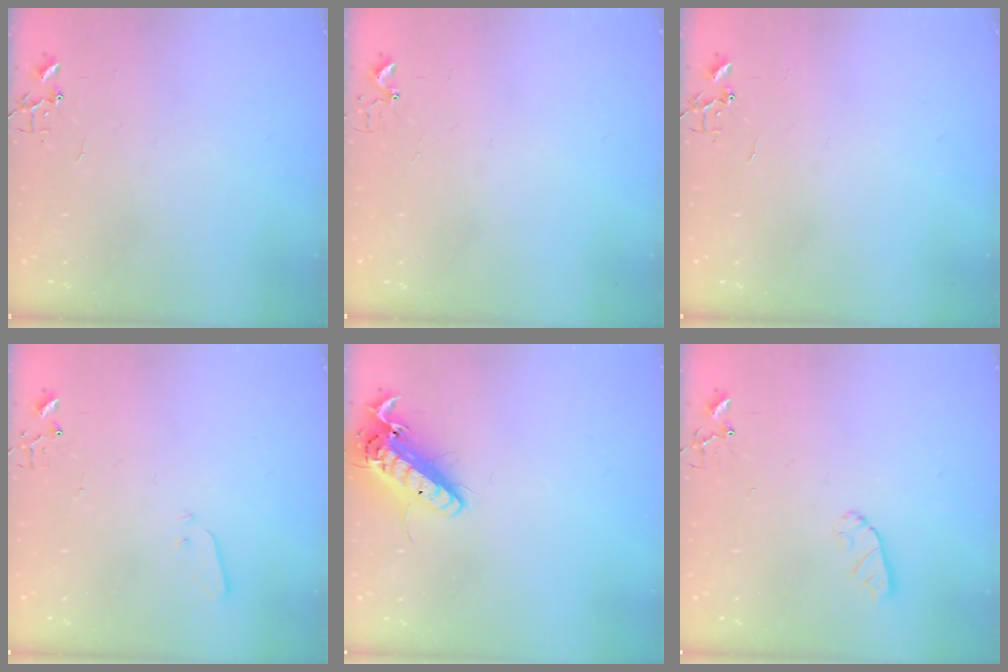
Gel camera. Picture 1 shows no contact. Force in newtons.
{"total": 2.7, "press": 2.7, "slide": 0.2}
{"total": 0.0}
{"total": 2.2, "press": 2.1, "slide": 0.3}
{"total": 15.0, "press": 14.7, "slide": 3.0}
{"total": 6.0, "press": 6.0, "slide": 0.3}